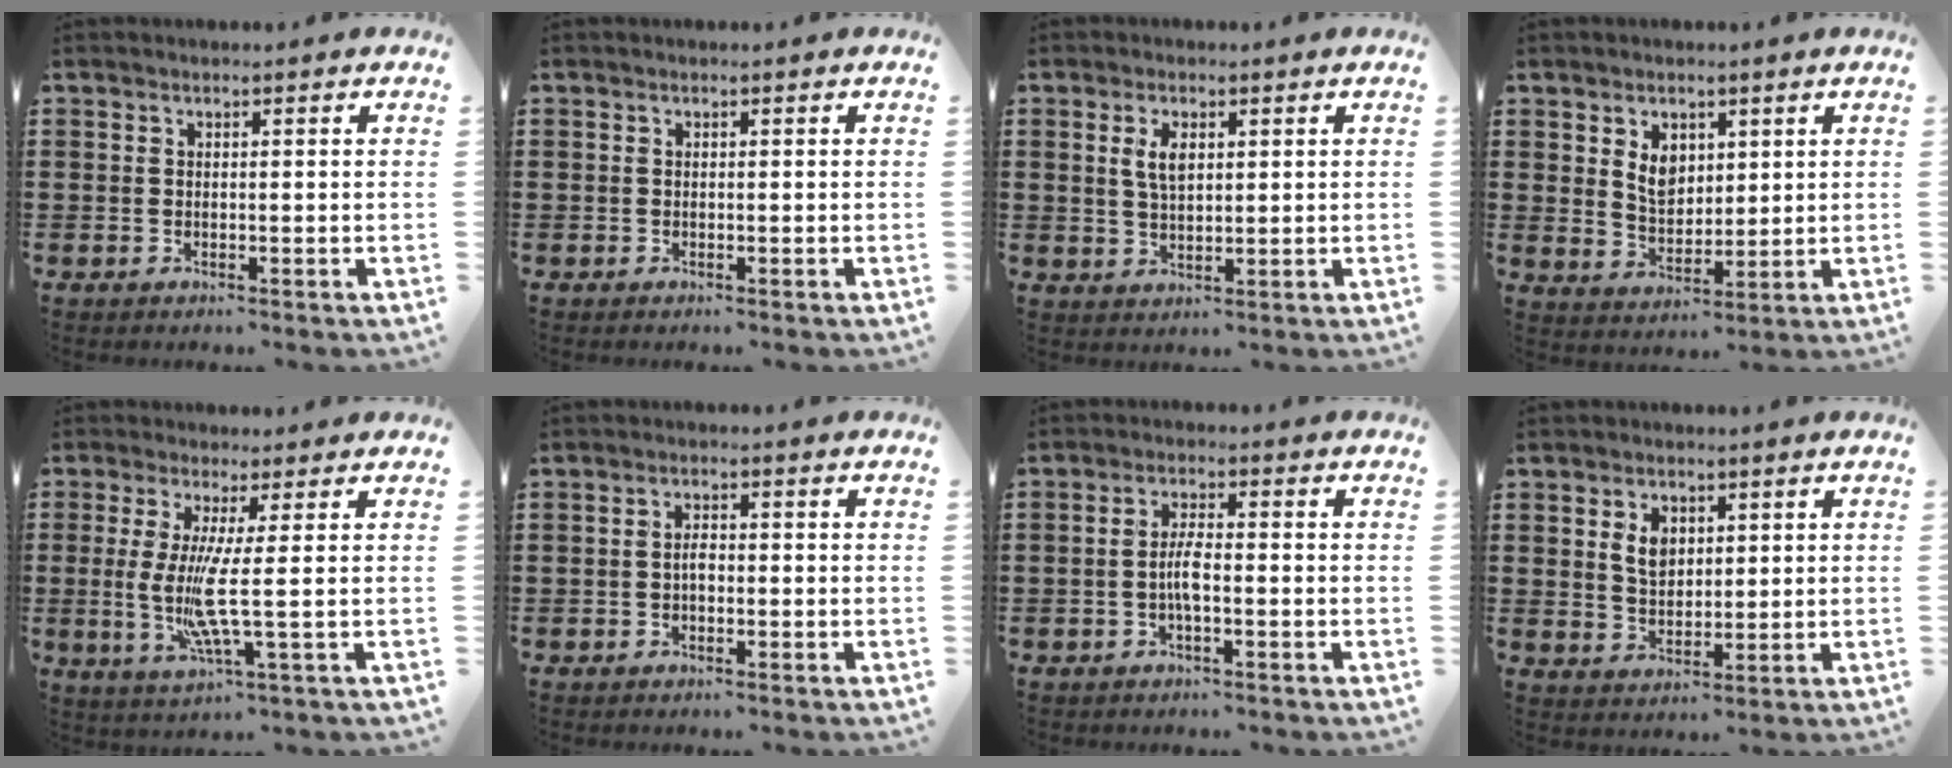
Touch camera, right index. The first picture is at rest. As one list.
[{"total": 0.0}, {"total": 3.7, "force": [1.2, 1.7, 3.1], "torque": [-0.066, 0.008, 0.019]}, {"total": 4.8, "force": [1.7, 3.4, 2.9], "torque": [-0.060, 0.007, 0.029]}, {"total": 7.2, "force": [0.2, -0.5, 7.1], "torque": [-0.154, -0.028, -0.005]}, {"total": 1.7, "force": [-0.3, 0.8, 1.5], "torque": [-0.029, 0.003, -0.007]}, {"total": 3.5, "force": [-0.8, 0.8, 3.3], "torque": [-0.074, -0.002, -0.021]}, {"total": 4.2, "force": [1.4, 2.8, 2.8], "torque": [-0.064, 0.011, 0.025]}]